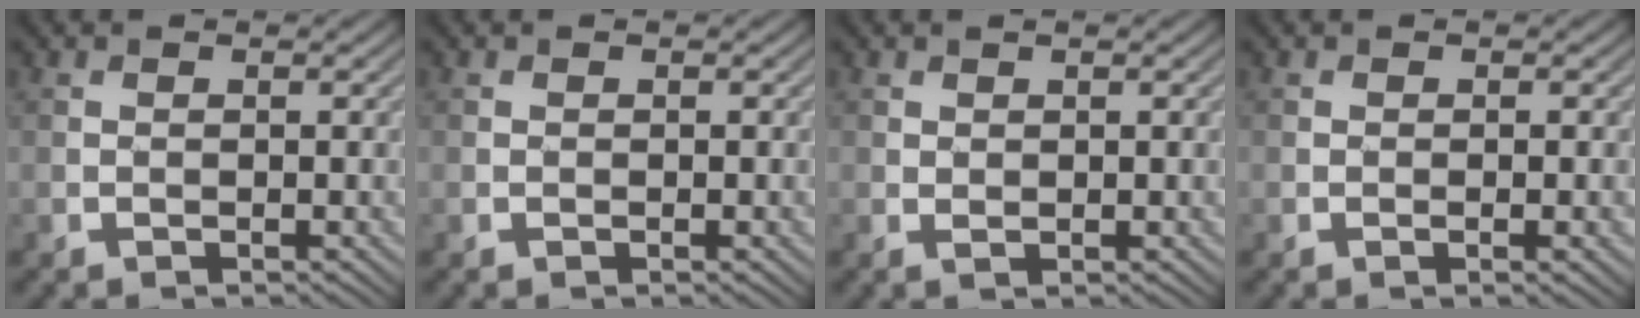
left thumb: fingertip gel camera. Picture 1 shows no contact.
{"total": 0.0}
{"total": 0.9, "force": [0.4, 0.2, 0.8], "torque": [-0.014, 0.001, 0.008]}
{"total": 1.2, "force": [-0.3, 0.2, 1.2], "torque": [-0.019, -0.003, -0.005]}